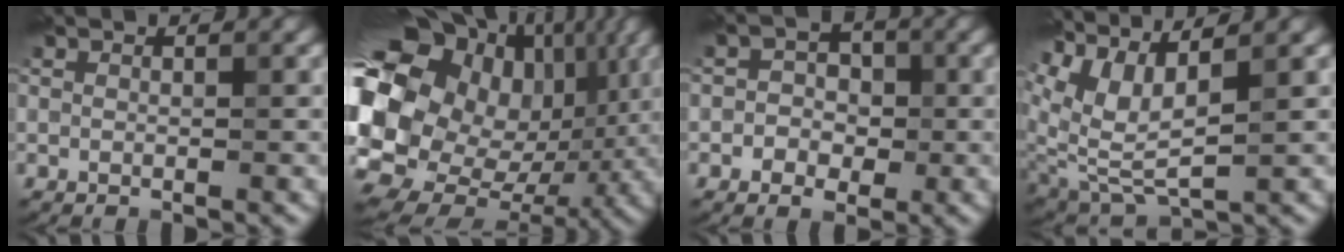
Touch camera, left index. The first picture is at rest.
{"total": 20.1, "force": [1.1, 16.3, 11.6], "torque": [-0.238, 0.015, 0.020]}
{"total": 2.6, "force": [-0.6, 2.1, 1.4], "torque": [-0.001, 0.005, -0.024]}
{"total": 5.3, "force": [3.4, 1.8, 3.7], "torque": [-0.097, -0.006, 0.077]}